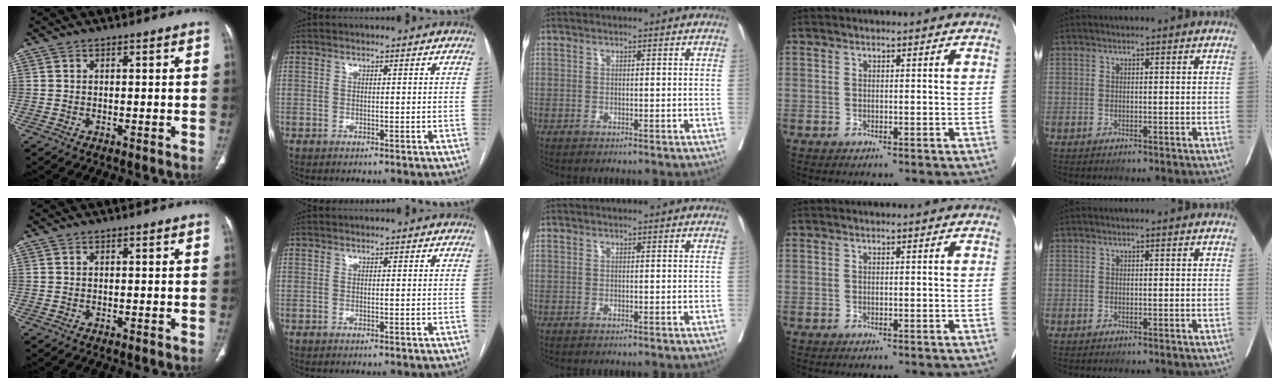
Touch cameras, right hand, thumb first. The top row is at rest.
{}